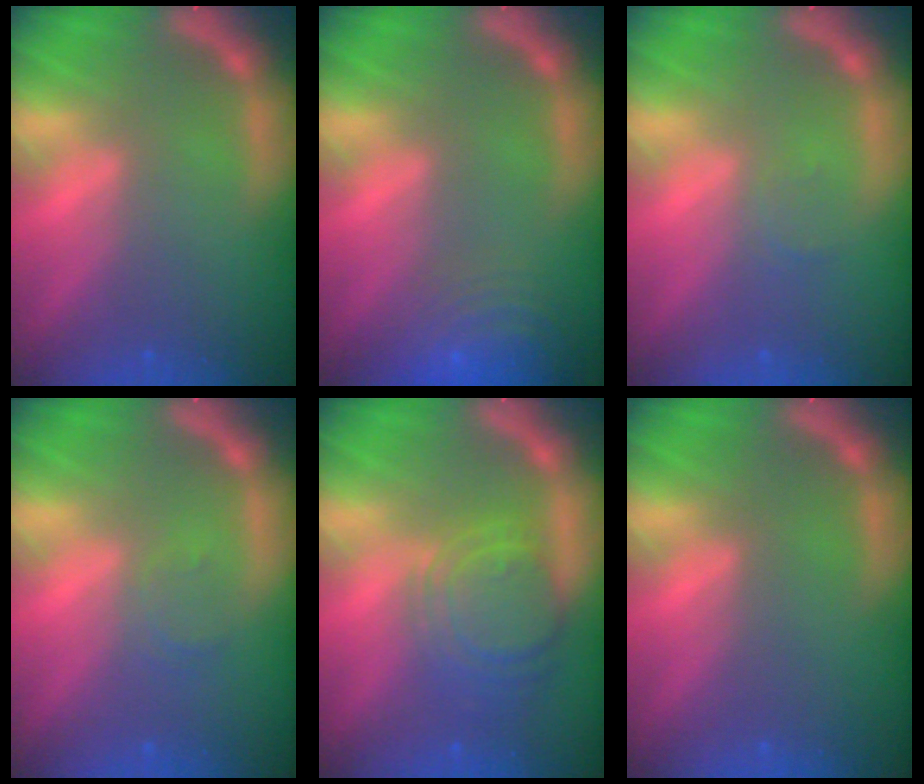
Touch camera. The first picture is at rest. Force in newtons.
{"total": 9.5}
{"total": 1.0}
{"total": 1.5}
{"total": 7.1}
{"total": 0.0}